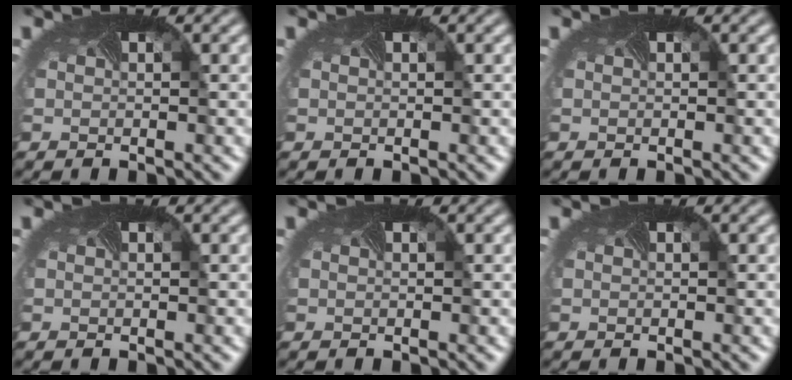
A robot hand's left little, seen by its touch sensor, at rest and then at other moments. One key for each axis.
{"total": 0.0}
{"total": 0.0}
{"total": 0.0}
{"total": 0.0}
{"total": 0.0}